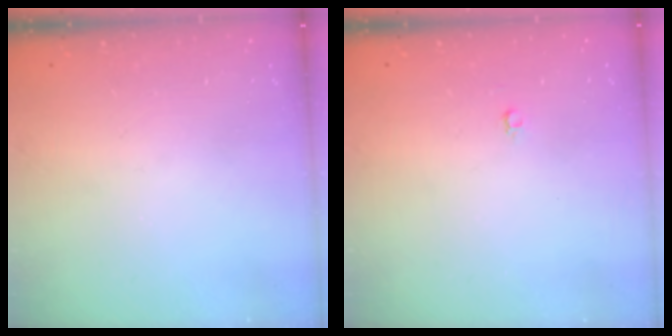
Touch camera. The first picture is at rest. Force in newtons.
{"total": 2.2, "press": 2.2, "slide": 0.2}